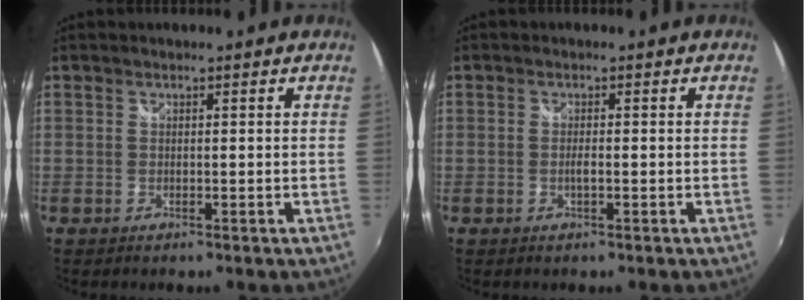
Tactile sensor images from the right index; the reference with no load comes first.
{"total": 1.2, "force": [-0.4, 0.1, 1.1], "torque": [-0.022, -0.002, -0.008]}